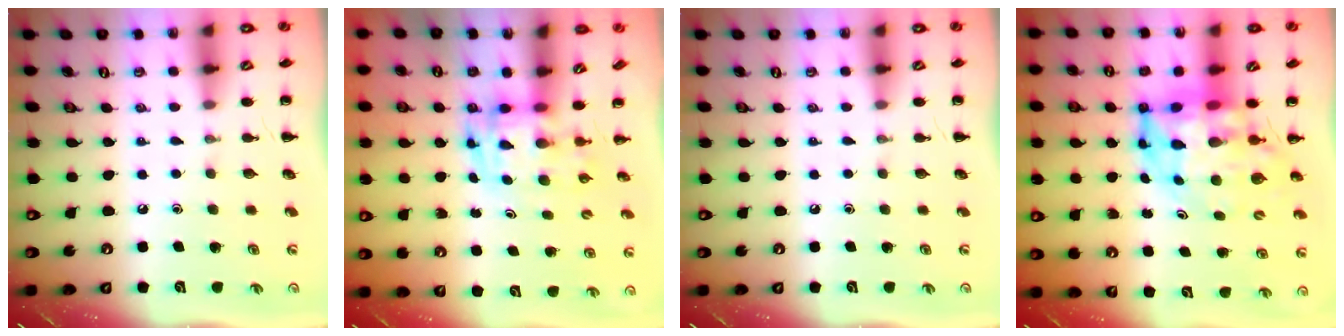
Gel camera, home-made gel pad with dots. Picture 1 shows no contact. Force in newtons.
{"total": 3.6, "press": 3.6, "slide": 0.7}
{"total": 0.0}
{"total": 9.6, "press": 9.2, "slide": 2.8}